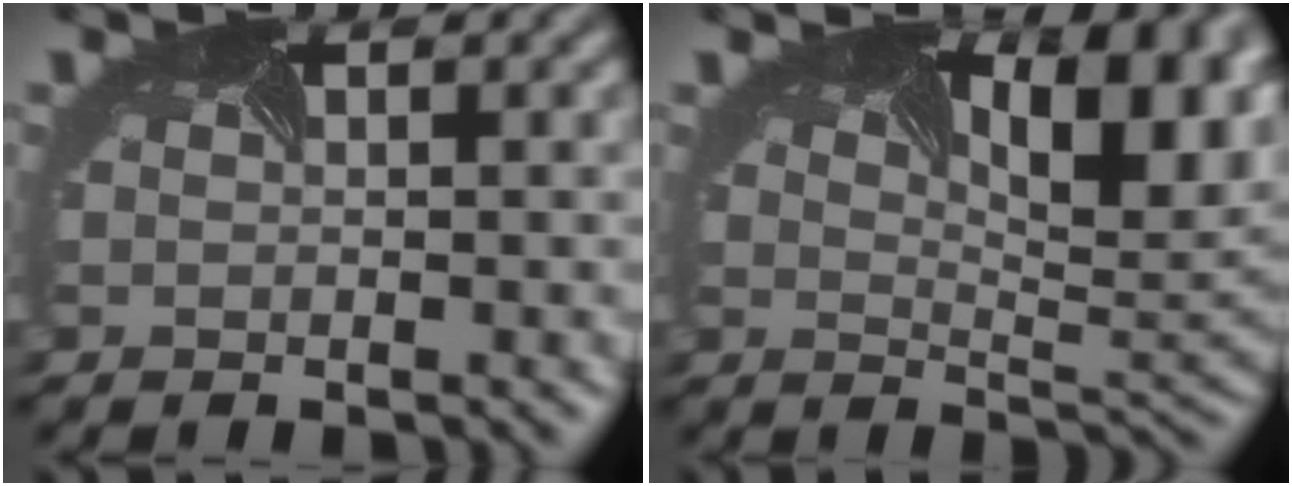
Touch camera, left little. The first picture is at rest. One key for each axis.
{"total": 9.8, "fx": 3.8, "fy": 3.9, "fz": 8.2, "tx": -0.095, "ty": 0.015, "tz": 0.052}